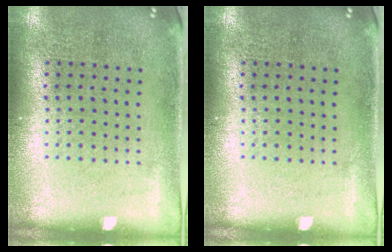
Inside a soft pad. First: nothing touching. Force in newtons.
{"total": 0.0}